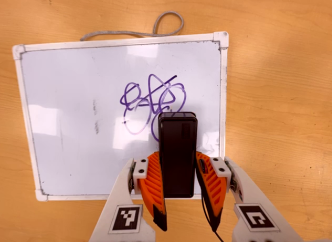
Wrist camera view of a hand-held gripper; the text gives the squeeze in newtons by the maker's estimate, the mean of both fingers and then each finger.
{"total": 4.2, "left": 2.9, "right": 5.4}